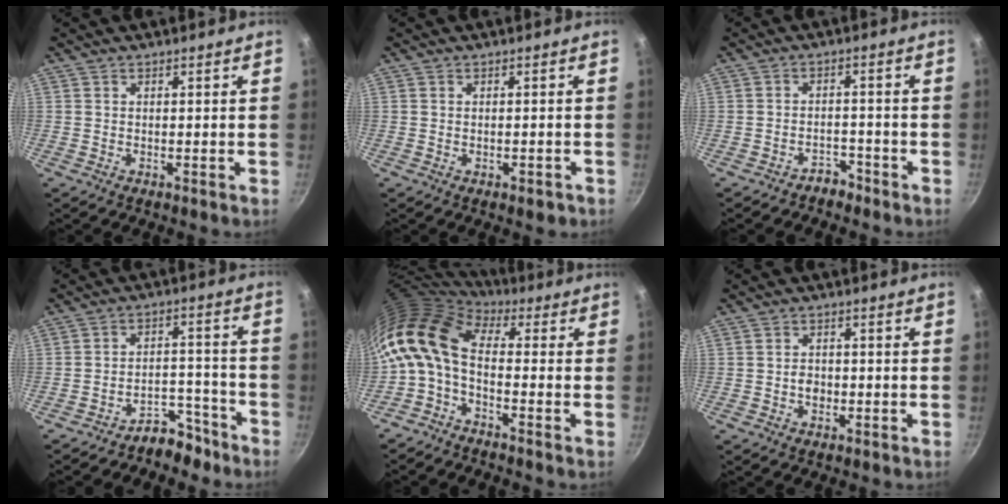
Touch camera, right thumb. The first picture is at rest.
{"total": 2.2, "force": [-1.0, 1.0, 1.6], "torque": [-0.022, 0.001, -0.014]}
{"total": 3.1, "force": [-2.6, 1.6, 0.6], "torque": [0.013, 0.033, -0.035]}
{"total": 7.5, "force": [-6.0, 3.8, 2.3], "torque": [0.003, 0.073, -0.085]}
{"total": 11.1, "force": [0.3, 6.0, 9.3], "torque": [-0.185, 0.020, -0.011]}
{"total": 2.6, "force": [-0.7, 2.0, 1.5], "torque": [-0.014, 0.009, -0.011]}